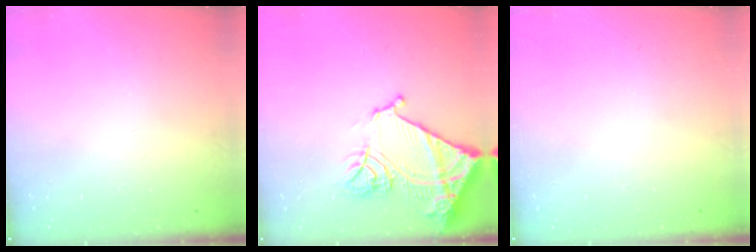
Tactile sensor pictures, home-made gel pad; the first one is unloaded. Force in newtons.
{"total": 17.3, "press": 17.3, "slide": 1.6}
{"total": 0.0}